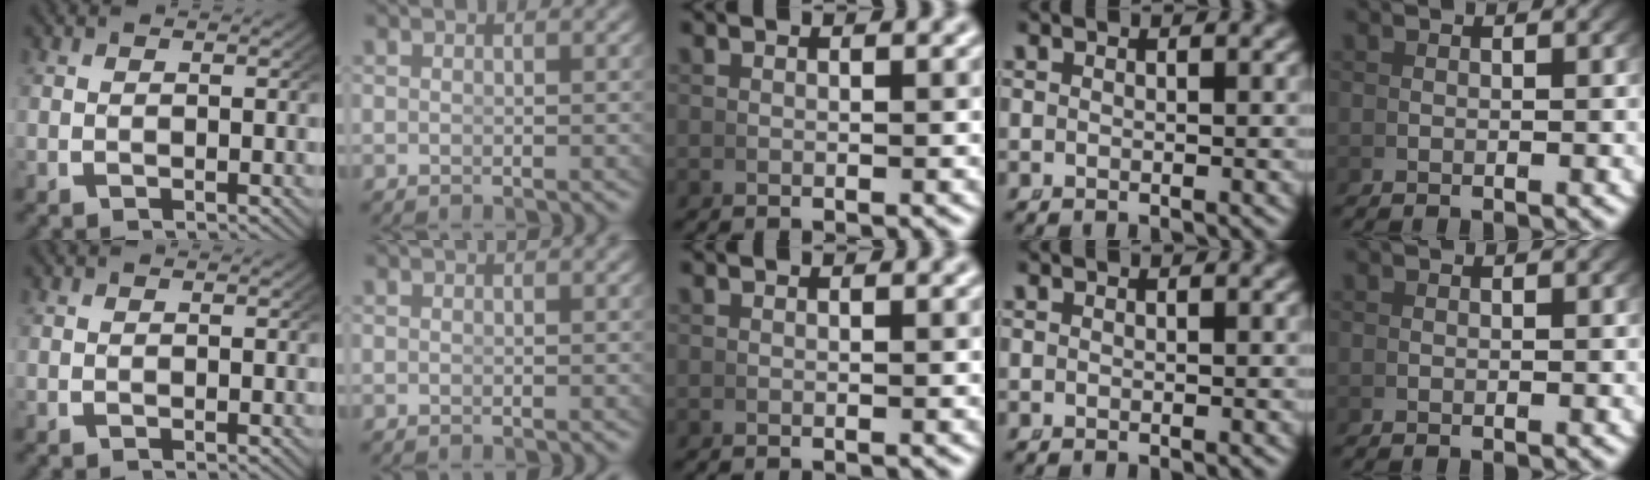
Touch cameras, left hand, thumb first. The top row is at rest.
{}